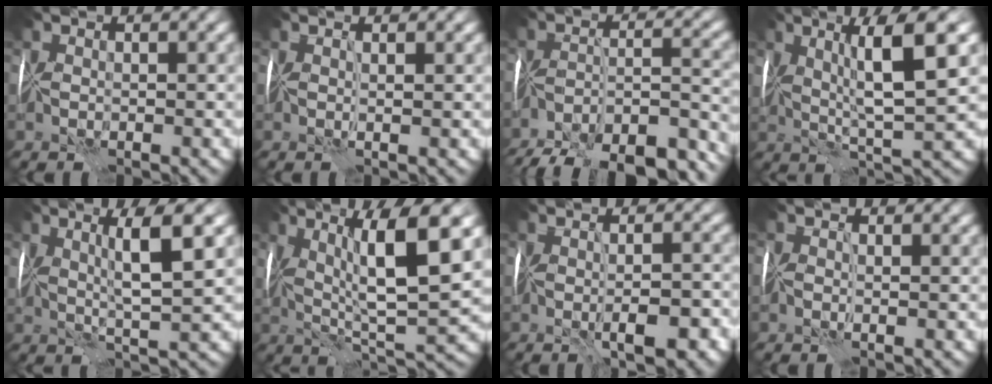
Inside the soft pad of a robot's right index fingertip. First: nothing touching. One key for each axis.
{"total": 1.0, "fx": 0.4, "fy": 0.0, "fz": 1.0, "tx": -0.013, "ty": -0.001, "tz": 0.003}
{"total": 17.3, "fx": -15.5, "fy": 4.4, "fz": 6.2, "tx": -0.080, "ty": -0.011, "tz": -0.201}
{"total": 7.2, "fx": 2.0, "fy": 1.3, "fz": 6.8, "tx": -0.111, "ty": 0.003, "tz": 0.035}
{"total": 5.4, "fx": 1.9, "fy": 0.8, "fz": 5.0, "tx": -0.084, "ty": 0.001, "tz": 0.032}
{"total": 10.5, "fx": 2.7, "fy": 2.6, "fz": 9.9, "tx": -0.165, "ty": 0.006, "tz": 0.050}
{"total": 5.0, "fx": -1.4, "fy": 1.3, "fz": 4.7, "tx": -0.065, "ty": -0.008, "tz": -0.016}
{"total": 0.9, "fx": -0.1, "fy": 0.3, "fz": 0.9, "tx": -0.015, "ty": -0.002, "tz": -0.004}